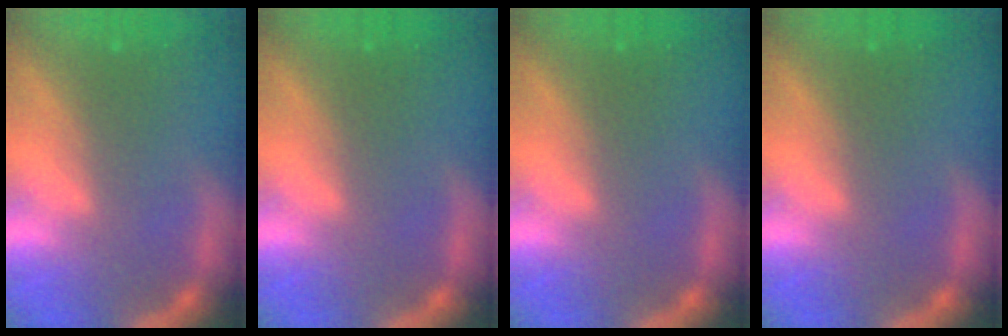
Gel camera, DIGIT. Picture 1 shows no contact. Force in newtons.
{"total": 0.0}
{"total": 0.0}
{"total": 0.0}